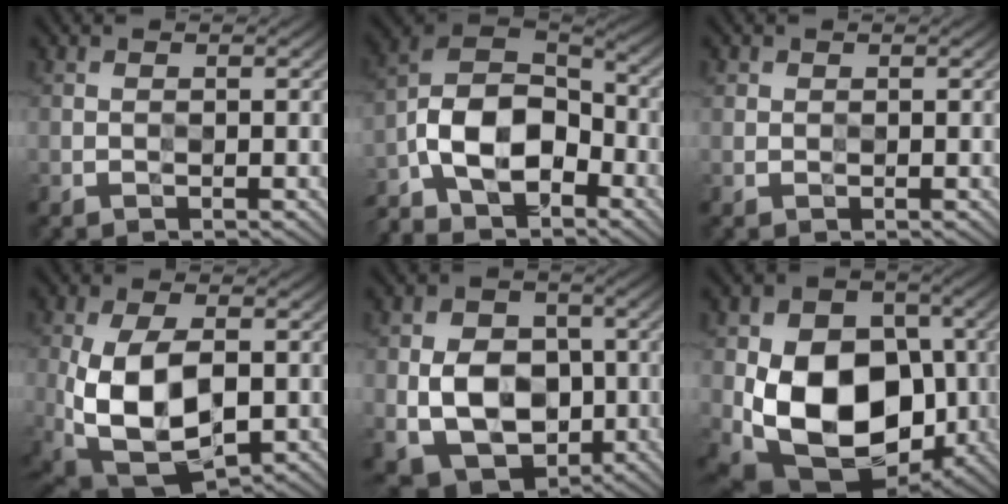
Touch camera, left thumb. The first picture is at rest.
{"total": 12.8, "force": [-6.8, 7.0, 8.2], "torque": [-0.184, -0.024, -0.147]}
{"total": 0.8, "force": [0.4, 0.6, 0.2], "torque": [-0.001, -0.002, 0.009]}
{"total": 13.6, "force": [-2.6, 7.4, 11.2], "torque": [-0.241, -0.018, -0.041]}
{"total": 10.5, "force": [-1.9, 7.9, 6.7], "torque": [-0.134, -0.019, -0.041]}
{"total": 15.7, "force": [-2.6, 11.2, 10.8], "torque": [-0.187, -0.035, -0.046]}